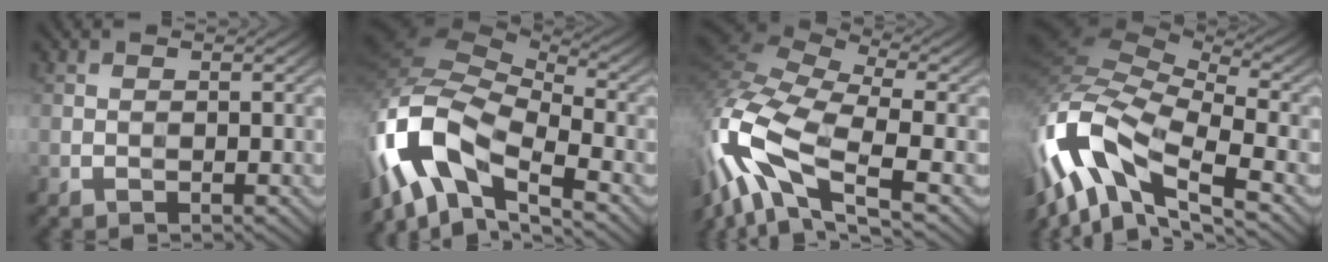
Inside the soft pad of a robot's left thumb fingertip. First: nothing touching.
{"total": 14.6, "force": [-5.7, 7.3, 11.3], "torque": [-0.262, -0.002, -0.119]}
{"total": 16.2, "force": [-5.1, 6.9, 13.7], "torque": [-0.342, 0.000, -0.099]}
{"total": 15.6, "force": [-4.8, 6.6, 13.3], "torque": [-0.311, 0.005, -0.097]}